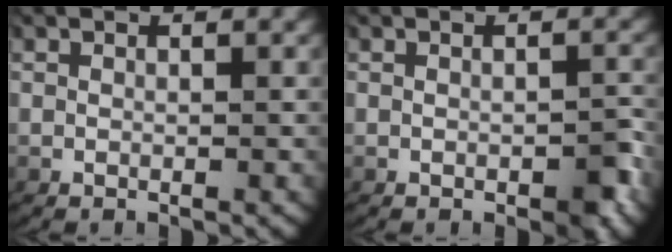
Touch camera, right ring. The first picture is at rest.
{"total": 1.6, "force": [-0.9, 0.7, 1.2], "torque": [-0.021, -0.003, -0.013]}